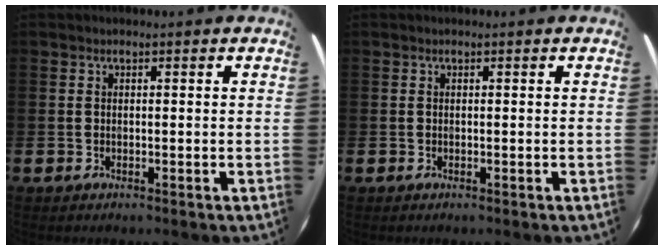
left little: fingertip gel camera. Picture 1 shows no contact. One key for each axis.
{"total": 0.0}